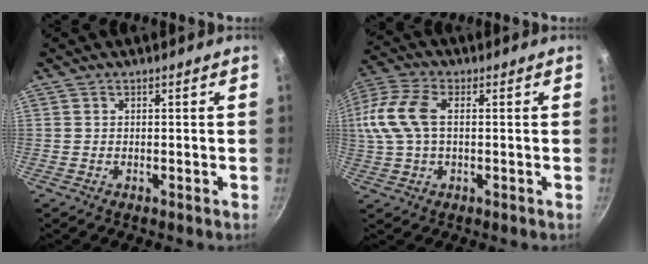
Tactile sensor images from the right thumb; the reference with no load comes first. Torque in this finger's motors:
{"motor_torque": [-0.05, 1.47, 1.21, 0.08, 0.15]}